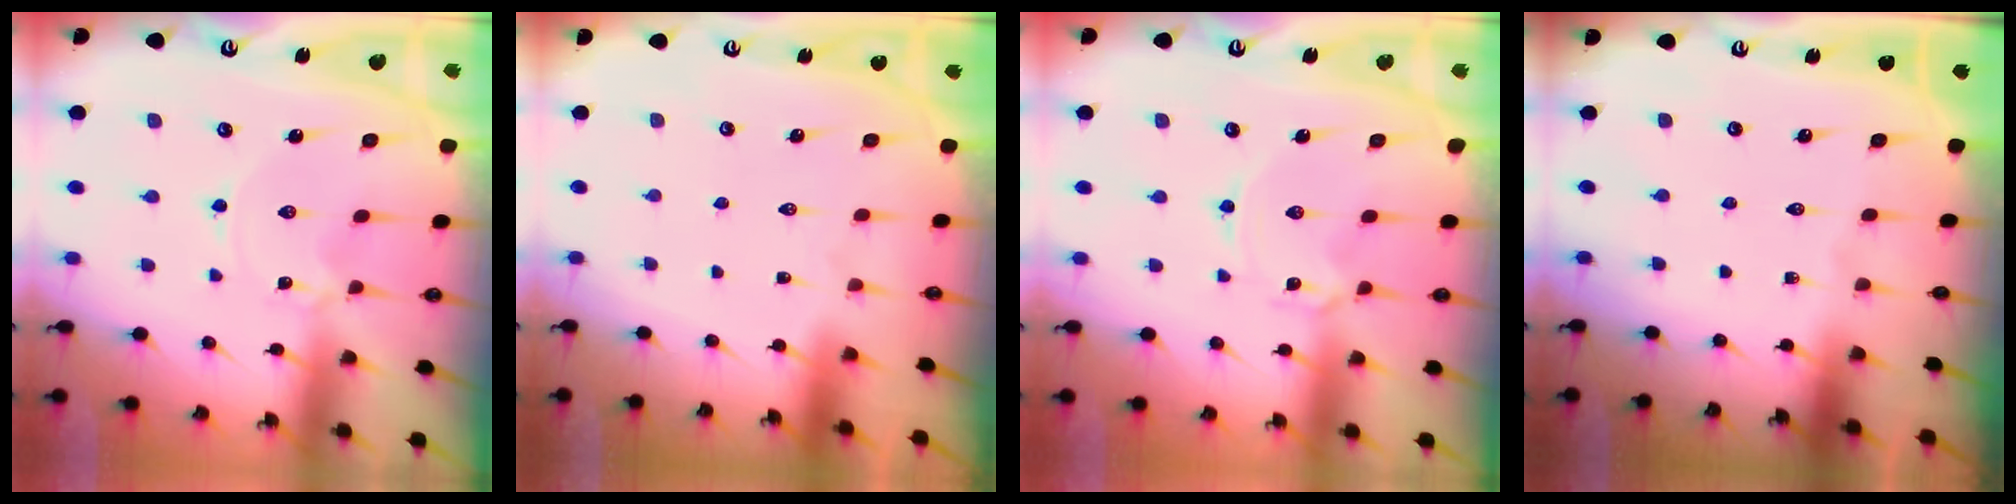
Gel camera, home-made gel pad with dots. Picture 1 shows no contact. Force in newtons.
{"total": 1.6, "press": 1.6, "slide": 0.1}
{"total": 1.5, "press": 1.4, "slide": 0.2}
{"total": 0.0}